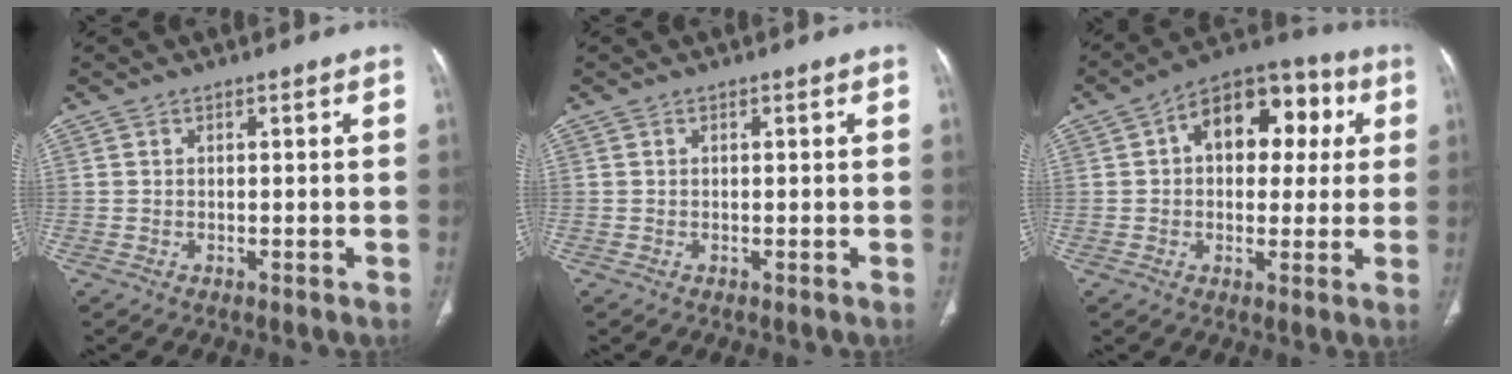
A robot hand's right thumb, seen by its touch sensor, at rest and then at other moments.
{"total": 0.0}
{"total": 15.6, "force": [3.8, 10.0, 11.3], "torque": [-0.111, 0.029, 0.047]}